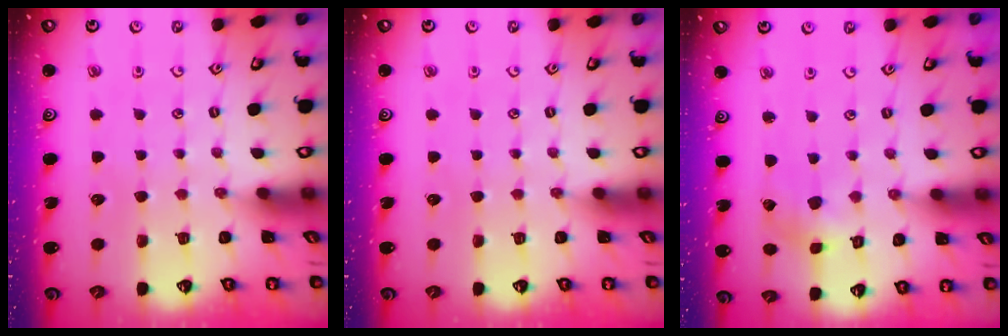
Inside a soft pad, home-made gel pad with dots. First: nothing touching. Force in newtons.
{"total": 0.0}
{"total": 1.7, "press": 1.7, "slide": 0.2}